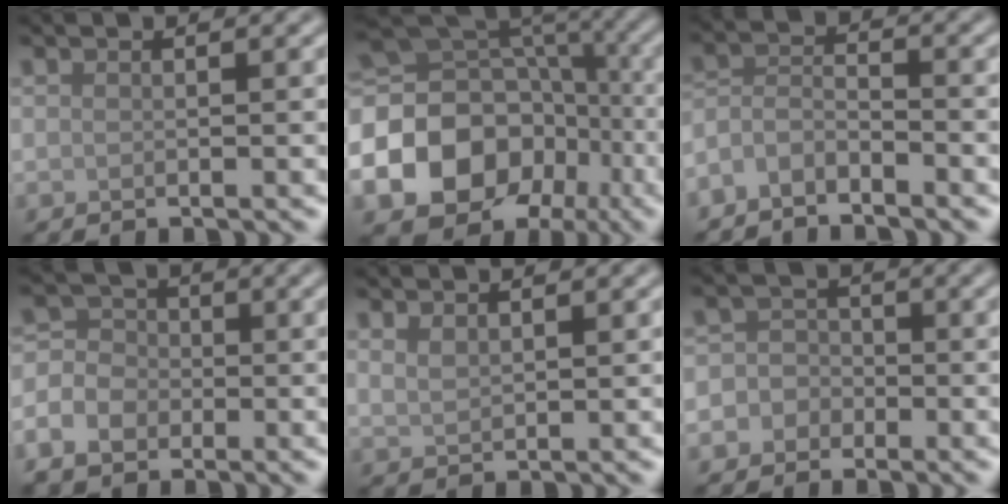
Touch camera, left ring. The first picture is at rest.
{"total": 18.8, "force": [-5.9, 15.9, 8.0], "torque": [-0.167, -0.012, -0.097]}
{"total": 3.0, "force": [-2.6, 0.9, 1.1], "torque": [-0.025, 0.002, -0.061]}
{"total": 4.9, "force": [-2.0, 3.8, 2.2], "torque": [-0.028, -0.003, -0.042]}
{"total": 1.5, "force": [1.1, 0.7, 0.8], "torque": [-0.018, -0.002, 0.027]}
{"total": 4.2, "force": [-1.6, 3.9, 0.7], "torque": [0.017, 0.011, -0.052]}